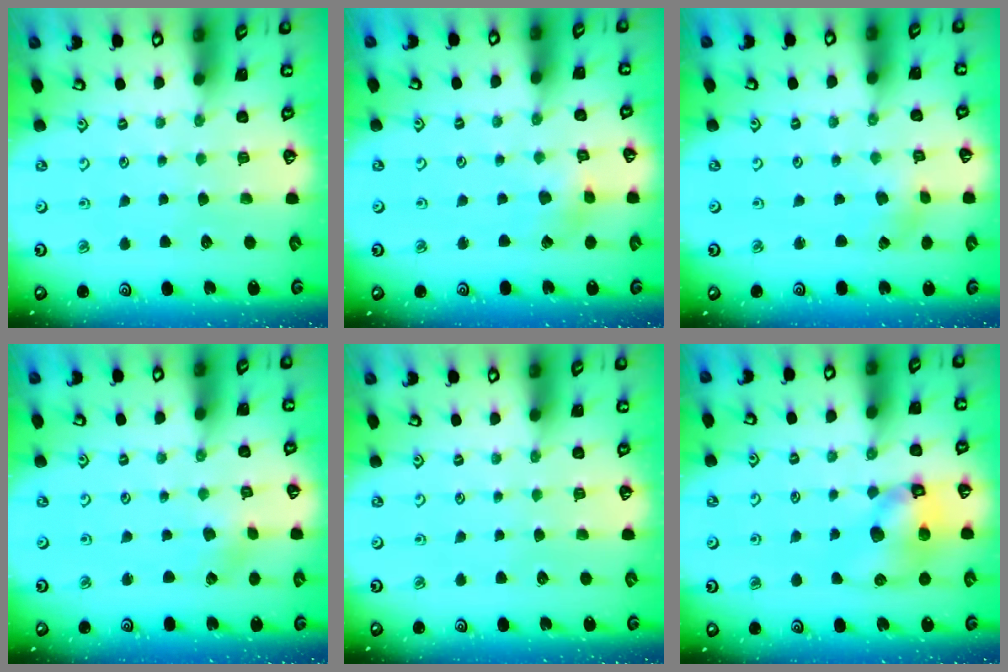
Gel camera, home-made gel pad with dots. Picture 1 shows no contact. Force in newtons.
{"total": 2.8, "press": 2.8, "slide": 0.3}
{"total": 0.0}
{"total": 0.8, "press": 0.7, "slide": 0.2}
{"total": 0.0}
{"total": 10.5, "press": 10.4, "slide": 1.7}